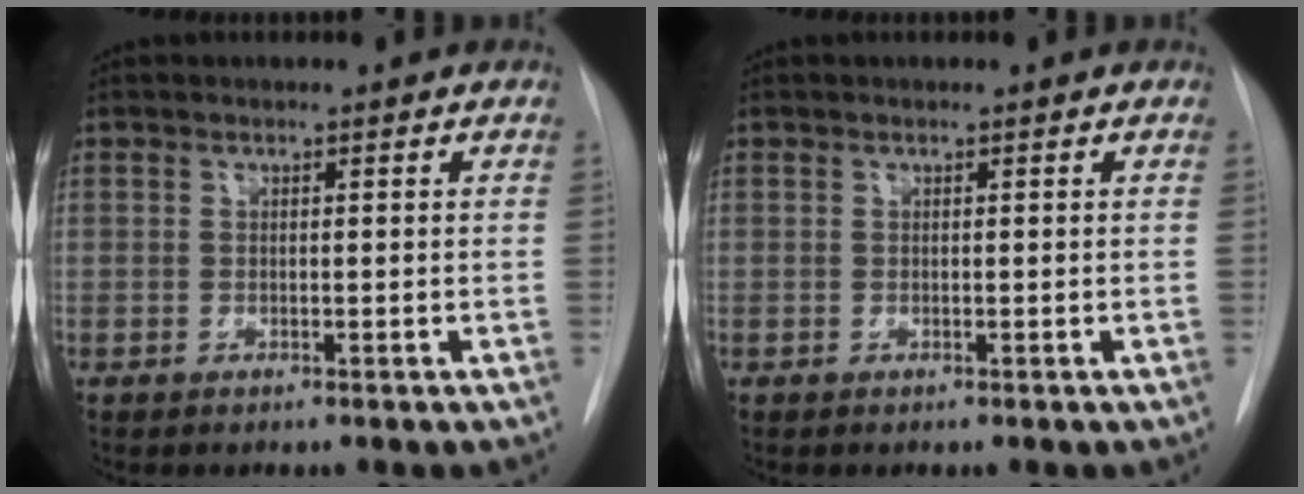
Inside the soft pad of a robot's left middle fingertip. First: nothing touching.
{"total": 0.0}